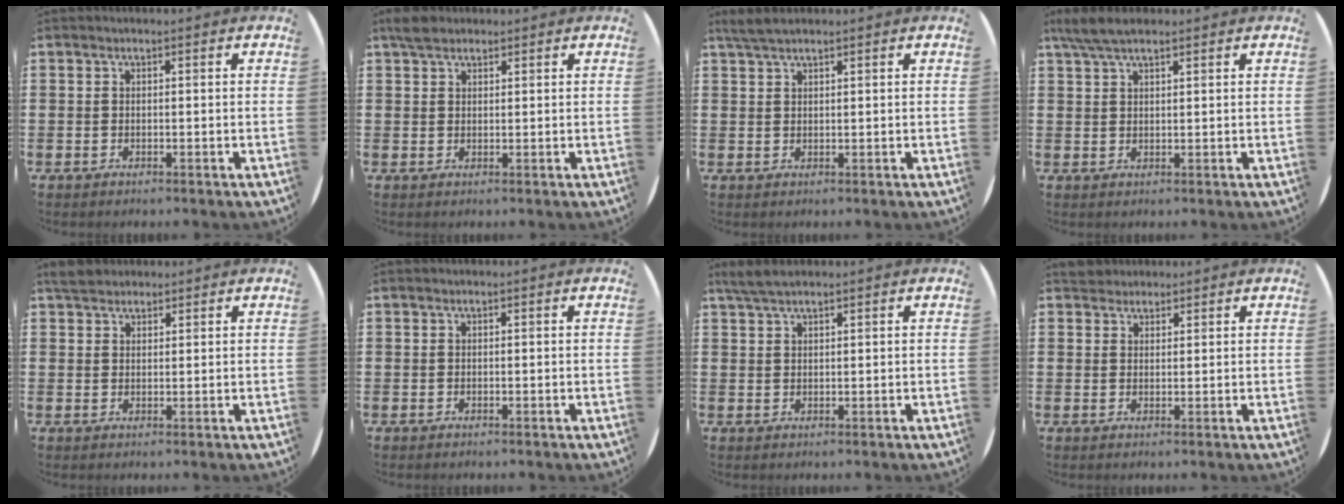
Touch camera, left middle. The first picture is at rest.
{"total": 2.4, "force": [2.0, 1.0, 0.9], "torque": [-0.013, 0.004, 0.036]}
{"total": 2.3, "force": [1.9, 0.4, 1.2], "torque": [-0.026, 0.004, 0.035]}
{"total": 4.1, "force": [3.2, 1.0, 2.4], "torque": [-0.052, 0.004, 0.058]}
{"total": 2.7, "force": [2.4, 1.1, 0.5], "torque": [-0.007, 0.005, 0.045]}
{"total": 0.0}
{"total": 2.6, "force": [2.2, 0.5, 1.5], "torque": [-0.031, 0.006, 0.039]}
{"total": 2.4, "force": [2.3, 0.9, -0.1], "torque": [0.004, 0.000, 0.044]}